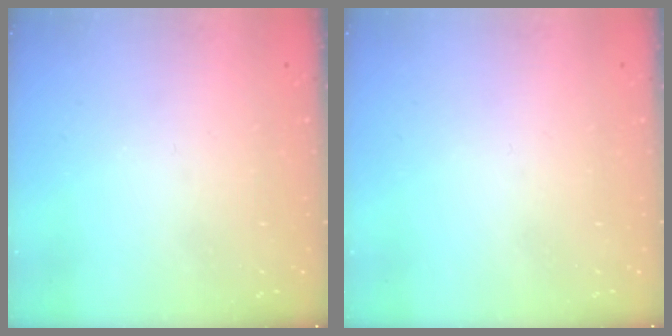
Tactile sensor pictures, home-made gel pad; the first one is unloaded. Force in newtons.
{"total": 1.6, "press": 1.6, "slide": 0.1}